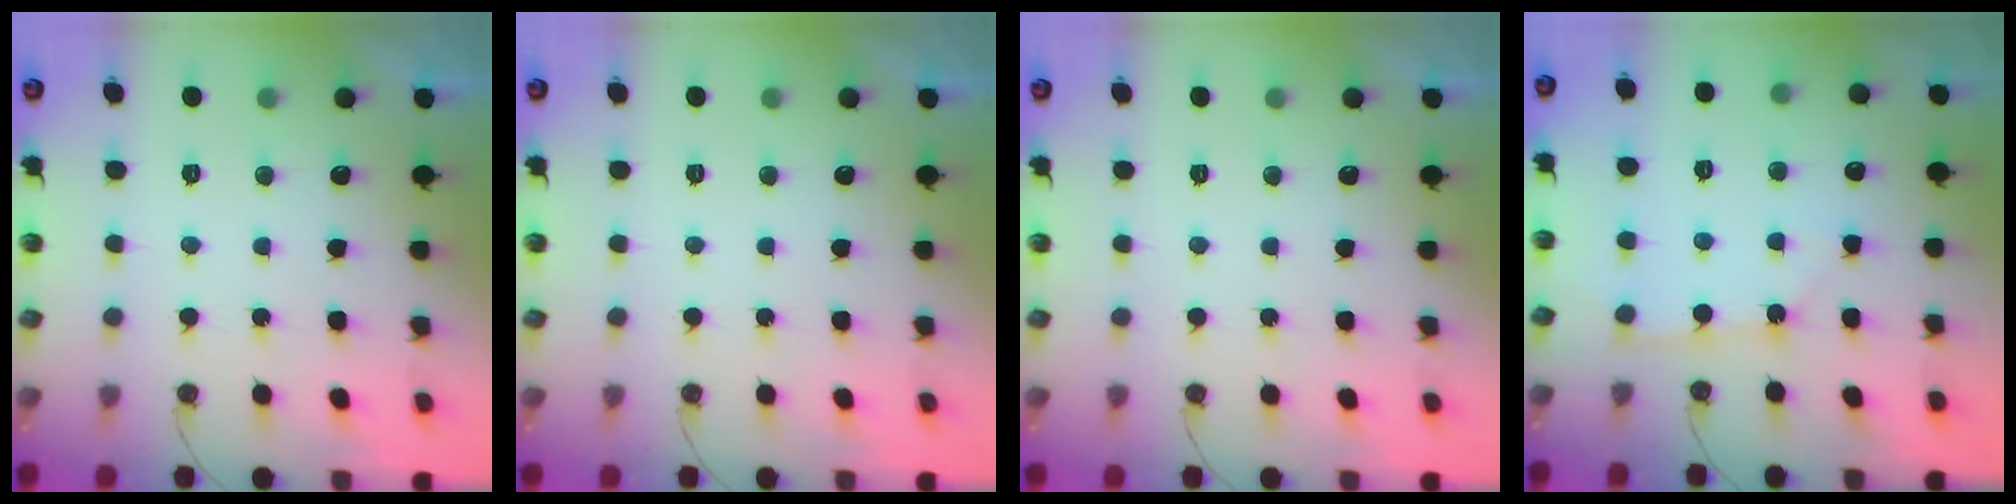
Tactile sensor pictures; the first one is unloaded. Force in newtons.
{"total": 0.0}
{"total": 0.0}
{"total": 2.4, "press": 2.4, "slide": 0.4}